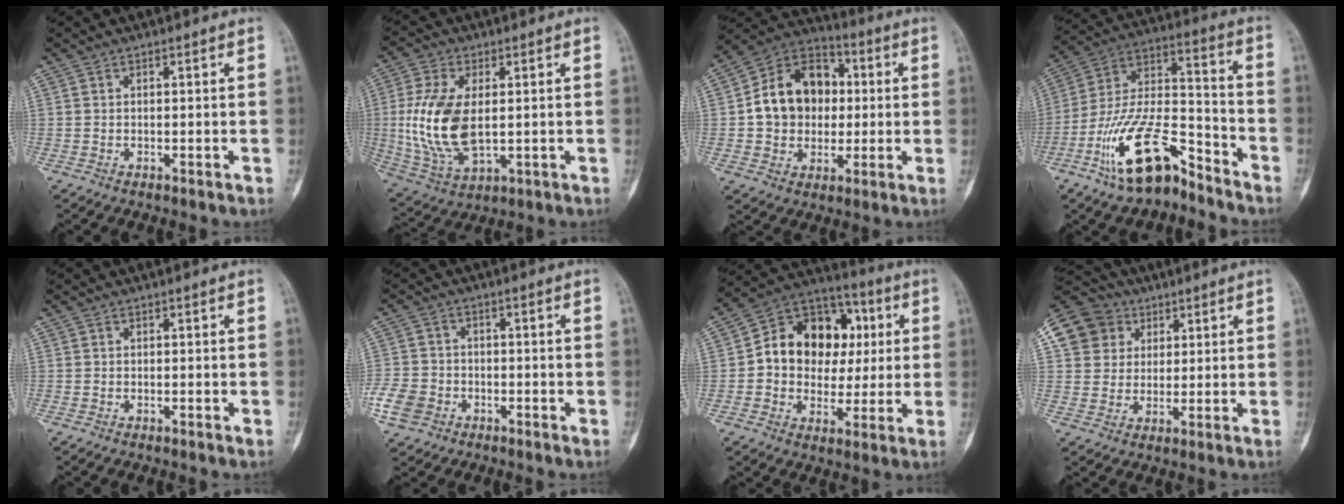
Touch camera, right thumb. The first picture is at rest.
{"total": 14.8, "force": [0.5, 8.0, 12.5], "torque": [-0.265, -0.013, 0.022]}
{"total": 16.2, "force": [1.1, 13.0, 9.7], "torque": [-0.122, 0.023, 0.013]}
{"total": 17.5, "force": [-11.1, 7.0, 11.6], "torque": [-0.206, 0.086, -0.207]}
{"total": 0.0}
{"total": 6.9, "force": [-3.2, 5.5, 2.9], "torque": [-0.059, 0.015, -0.061]}
{"total": 17.7, "force": [2.2, 13.8, 10.8], "torque": [-0.116, 0.026, 0.031]}
{"total": 11.8, "force": [4.4, 10.5, 3.1], "torque": [-0.039, 0.011, 0.076]}